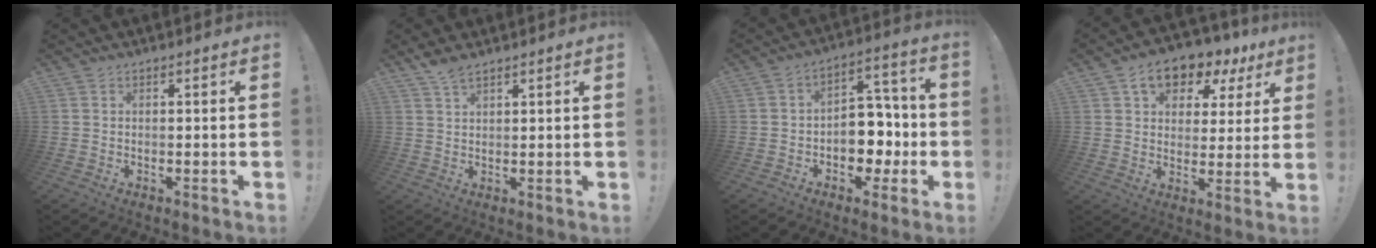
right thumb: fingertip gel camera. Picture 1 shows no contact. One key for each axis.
{"total": 3.9, "fx": 2.9, "fy": 1.0, "fz": 2.4, "tx": -0.048, "ty": -0.015, "tz": 0.054}
{"total": 11.8, "fx": -3.5, "fy": 9.5, "fz": 6.1, "tx": -0.055, "ty": 0.026, "tz": -0.048}
{"total": 11.4, "fx": 6.4, "fy": 7.1, "fz": 6.1, "tx": -0.087, "ty": -0.036, "tz": 0.117}